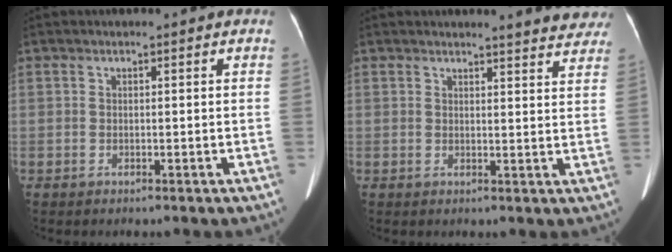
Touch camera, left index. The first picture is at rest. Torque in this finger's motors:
{"motor_torque": [-0.24, -0.43, 0.01, 0.01]}